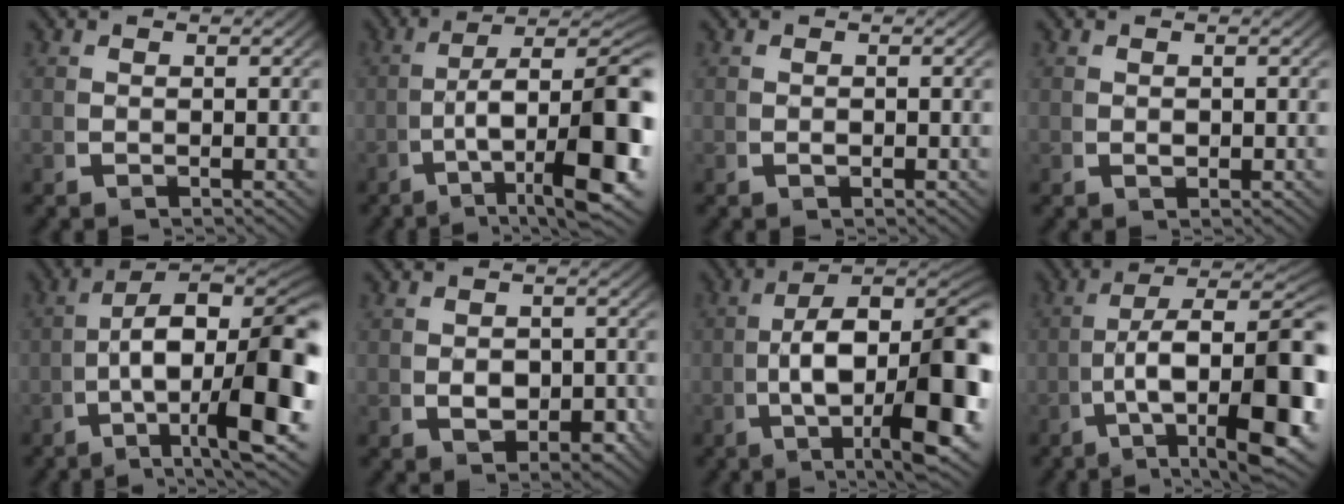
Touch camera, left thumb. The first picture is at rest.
{"total": 12.1, "force": [-2.0, 5.9, 10.4], "torque": [-0.180, -0.054, -0.012]}
{"total": 0.8, "force": [-0.1, 0.6, 0.5], "torque": [-0.008, -0.004, -0.002]}
{"total": 1.1, "force": [0.1, 0.8, 0.6], "torque": [-0.012, -0.008, 0.006]}
{"total": 16.4, "force": [-1.4, 9.3, 13.4], "torque": [-0.209, -0.067, -0.008]}
{"total": 3.6, "force": [-0.4, 2.6, 2.4], "torque": [-0.040, -0.018, 0.000]}
{"total": 15.2, "force": [-1.2, 7.8, 12.9], "torque": [-0.214, -0.064, 0.001]}
{"total": 13.6, "force": [-2.1, 7.0, 11.5], "torque": [-0.202, -0.062, -0.011]}